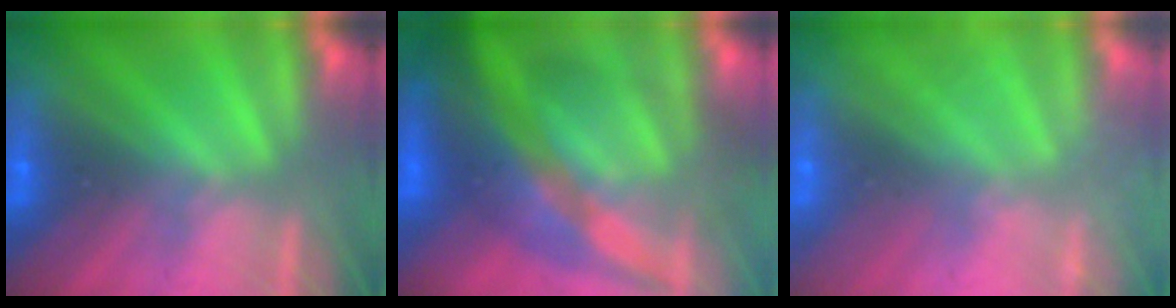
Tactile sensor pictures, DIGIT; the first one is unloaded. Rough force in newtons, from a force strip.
{"total": 11.2}
{"total": 2.5}